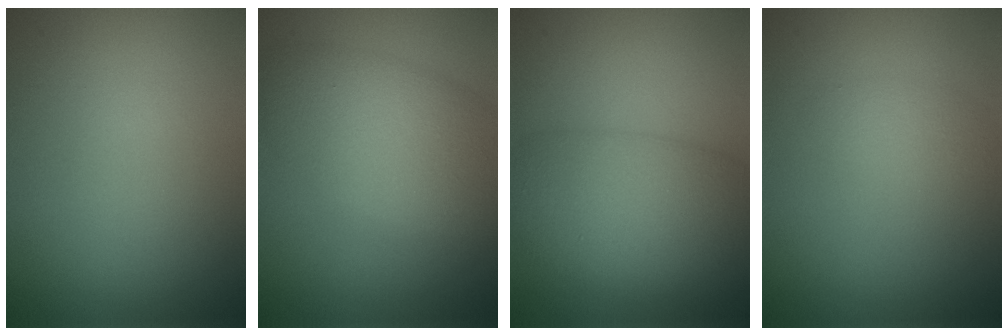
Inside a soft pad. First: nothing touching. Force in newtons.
{"total": 7.3, "press": 7.3, "slide": 0.4}
{"total": 7.9, "press": 7.9, "slide": 0.3}
{"total": 1.3, "press": 1.3, "slide": 0.1}